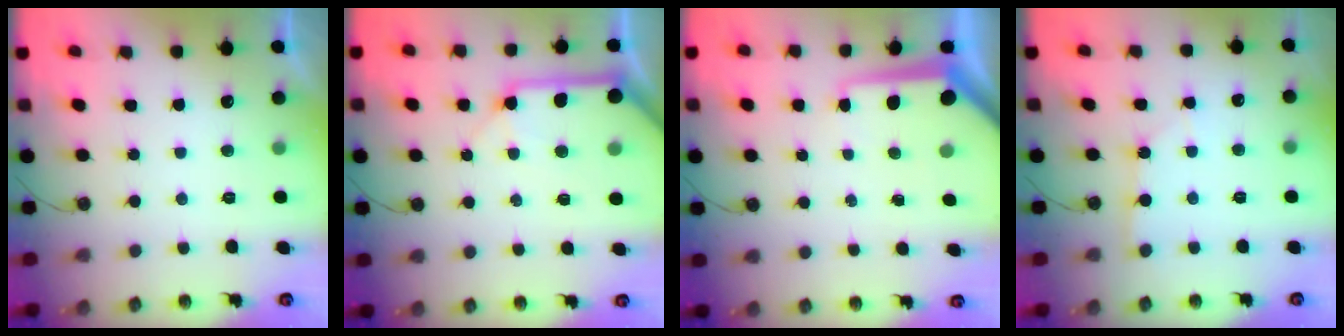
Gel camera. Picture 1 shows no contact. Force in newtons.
{"total": 13.3, "press": 13.2, "slide": 1.8}
{"total": 7.7, "press": 7.6, "slide": 0.8}
{"total": 1.3, "press": 1.3, "slide": 0.2}